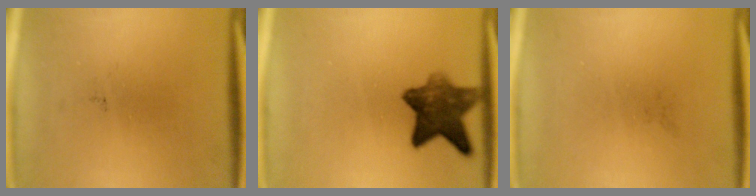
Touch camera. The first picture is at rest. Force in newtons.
{"total": 8.5}
{"total": 0.0}